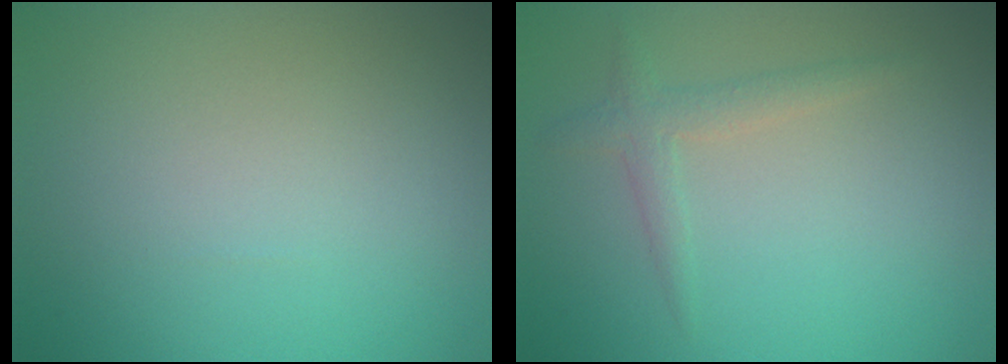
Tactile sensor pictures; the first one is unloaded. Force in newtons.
{"total": 1.7, "press": 1.7, "slide": 0.0}